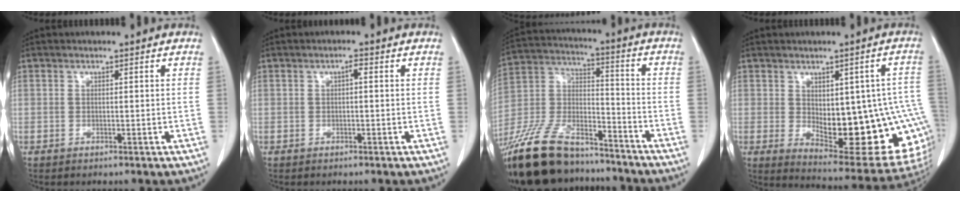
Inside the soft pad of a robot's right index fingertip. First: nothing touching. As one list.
[{"total": 1.0, "force": [0.1, 0.2, 1.0], "torque": [-0.017, 0.004, 0.001]}, {"total": 19.9, "force": [-16.6, 7.0, 8.4], "torque": [-0.197, 0.005, -0.297]}, {"total": 20.2, "force": [-2.4, 7.7, 18.5], "torque": [-0.171, 0.009, -0.001]}]